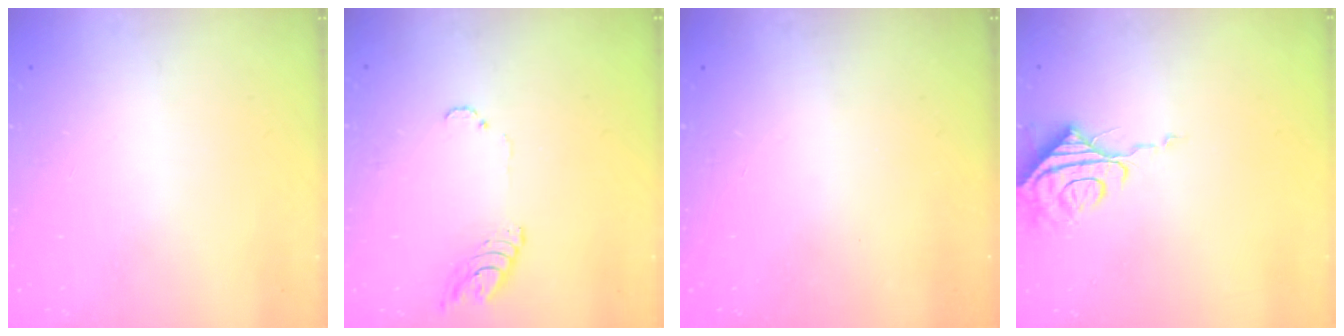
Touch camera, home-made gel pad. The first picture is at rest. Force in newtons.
{"total": 7.7, "press": 7.7, "slide": 0.8}
{"total": 0.0}
{"total": 8.5, "press": 8.5, "slide": 0.9}